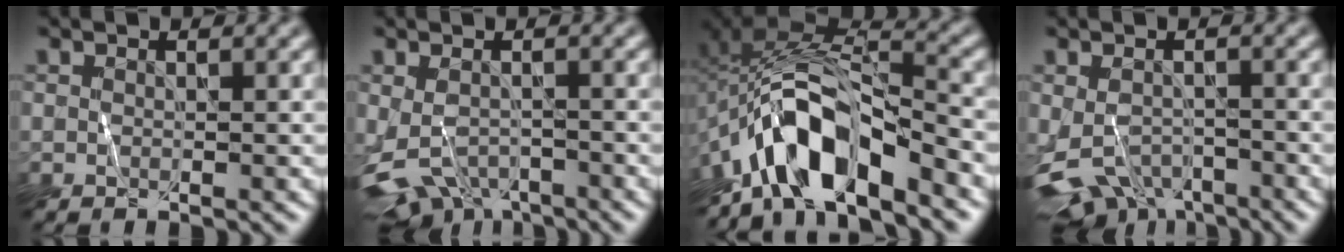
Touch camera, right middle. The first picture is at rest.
{"total": 4.2, "force": [-2.6, 2.3, 2.4], "torque": [-0.048, -0.028, -0.043]}
{"total": 9.3, "force": [-5.3, 3.3, 6.9], "torque": [-0.116, 0.015, -0.099]}
{"total": 5.1, "force": [-3.0, 2.9, 3.0], "torque": [-0.055, -0.024, -0.050]}